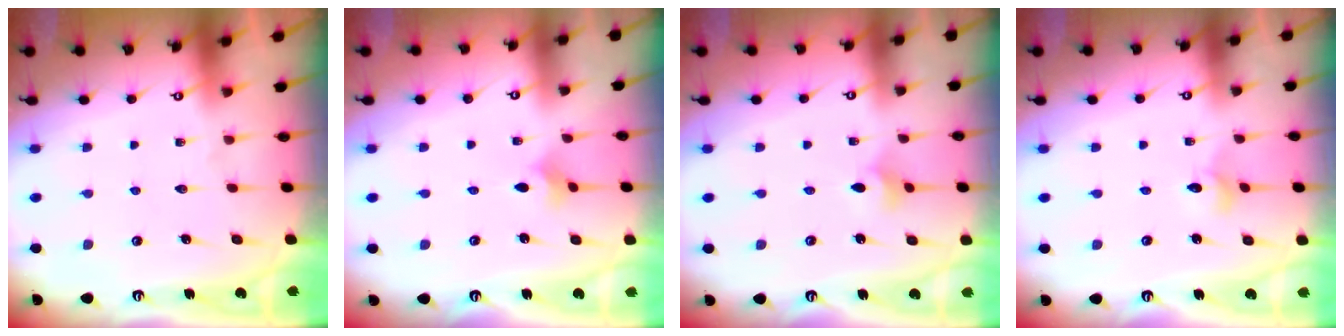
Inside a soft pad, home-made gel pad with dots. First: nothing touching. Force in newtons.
{"total": 1.7, "press": 1.7, "slide": 0.4}
{"total": 3.1, "press": 3.0, "slide": 0.6}
{"total": 2.8, "press": 2.8, "slide": 0.3}